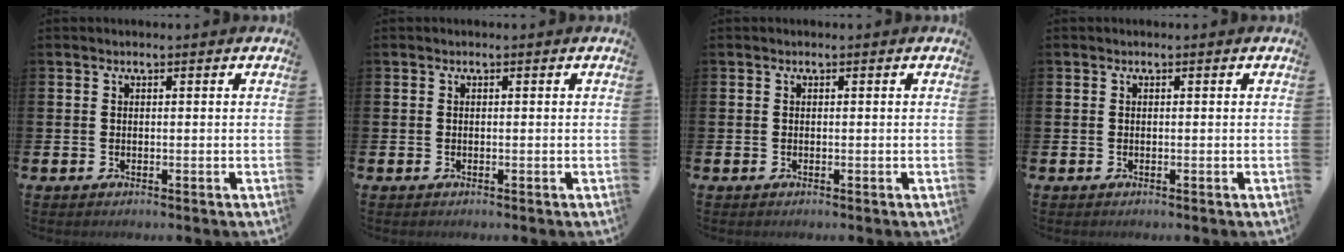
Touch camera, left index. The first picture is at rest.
{"total": 0.0}
{"total": 0.0}
{"total": 0.0}